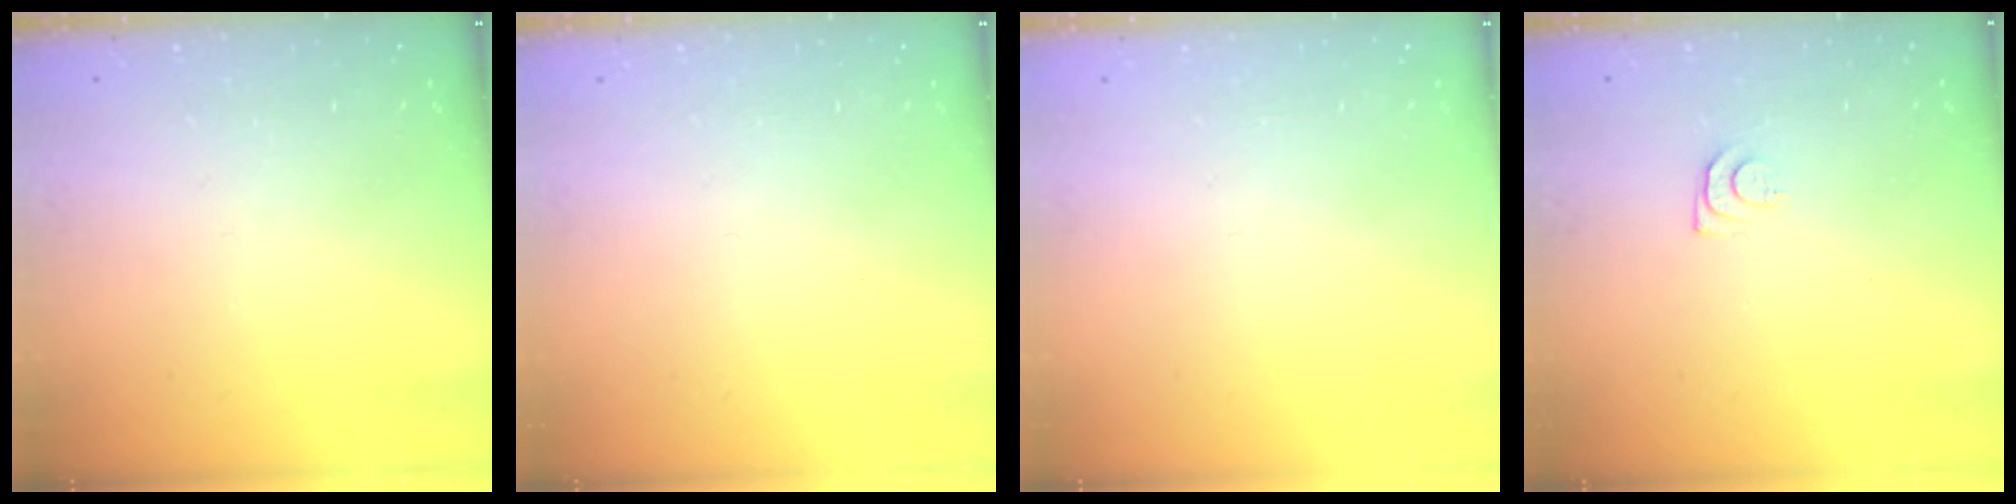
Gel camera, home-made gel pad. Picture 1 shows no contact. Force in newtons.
{"total": 1.7, "press": 1.7, "slide": 0.1}
{"total": 1.7, "press": 1.7, "slide": 0.1}
{"total": 4.6, "press": 4.6, "slide": 0.7}